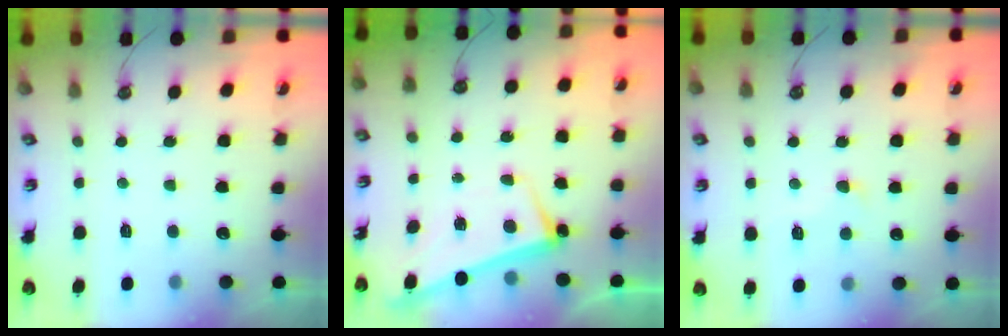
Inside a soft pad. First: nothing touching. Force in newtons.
{"total": 2.6, "press": 2.4, "slide": 1.0}
{"total": 0.8, "press": 0.7, "slide": 0.4}